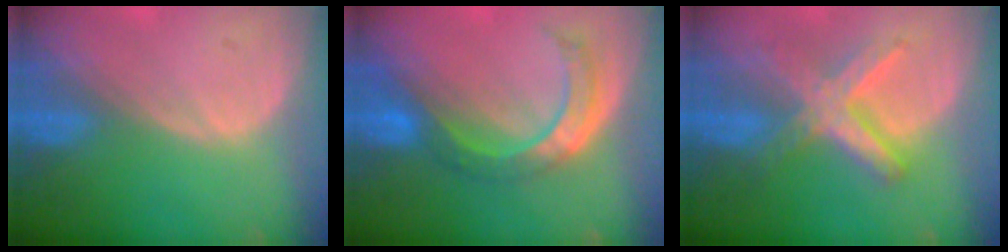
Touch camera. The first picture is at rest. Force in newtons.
{"total": 7.1, "press": 6.8, "slide": 2.0}
{"total": 7.3, "press": 7.3, "slide": 0.5}